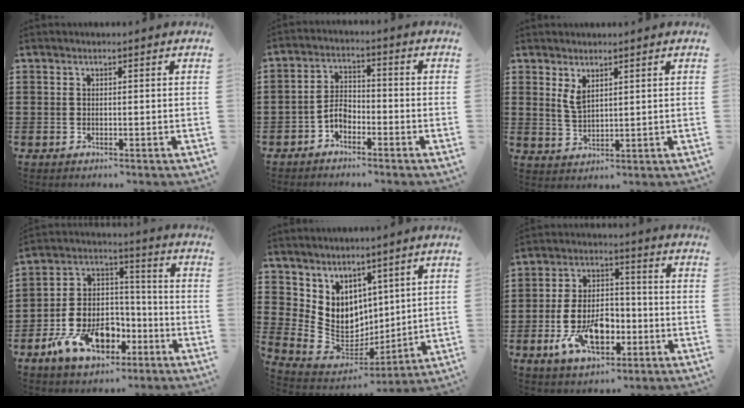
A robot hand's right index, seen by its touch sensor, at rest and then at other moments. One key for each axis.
{"total": 3.8, "fx": -2.2, "fy": 2.2, "fz": 2.2, "tx": -0.057, "ty": 0.002, "tz": -0.048}
{"total": 2.9, "fx": 1.7, "fy": 1.2, "fz": 2.0, "tx": -0.045, "ty": 0.003, "tz": 0.031}
{"total": 11.1, "fx": -5.9, "fy": 7.4, "fz": 5.8, "tx": -0.133, "ty": 0.027, "tz": -0.105}
{"total": 6.8, "fx": 2.7, "fy": 6.1, "fz": 0.8, "tx": -0.078, "ty": -0.044, "tz": 0.056}
{"total": 10.5, "fx": -3.8, "fy": 6.0, "fz": 7.7, "tx": -0.156, "ty": 0.003, "tz": -0.068}